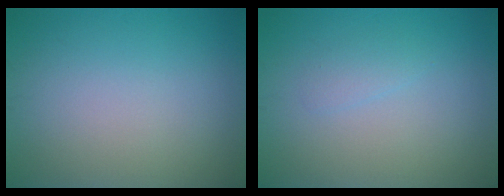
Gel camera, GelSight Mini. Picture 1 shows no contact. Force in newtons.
{"total": 1.0, "press": 1.0, "slide": 0.1}